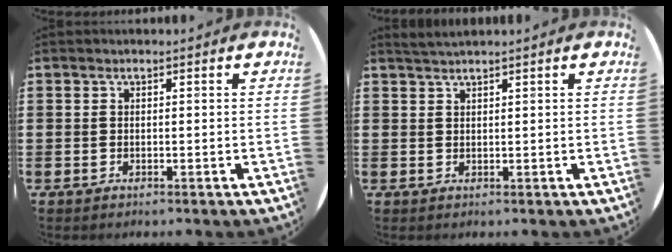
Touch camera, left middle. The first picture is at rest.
{"total": 1.3, "force": [1.2, -0.2, 0.5], "torque": [-0.009, 0.001, 0.023]}